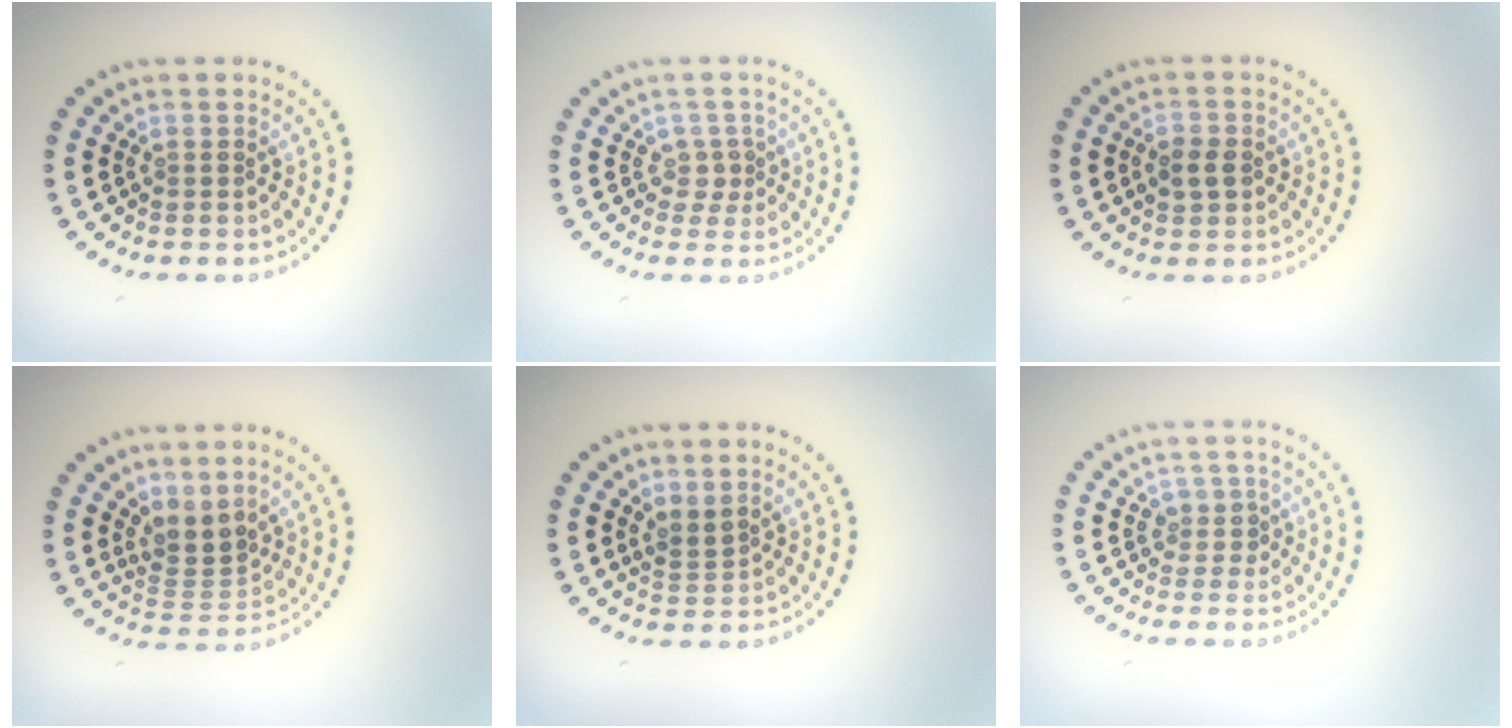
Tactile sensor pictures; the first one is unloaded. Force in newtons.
{"total": 1.4, "press": 1.1, "slide": 0.9}
{"total": 2.1, "press": 2.1, "slide": 0.2}
{"total": 2.9, "press": 2.1, "slide": 2.0}
{"total": 1.5, "press": 1.2, "slide": 1.0}
{"total": 1.6, "press": 1.3, "slide": 0.9}